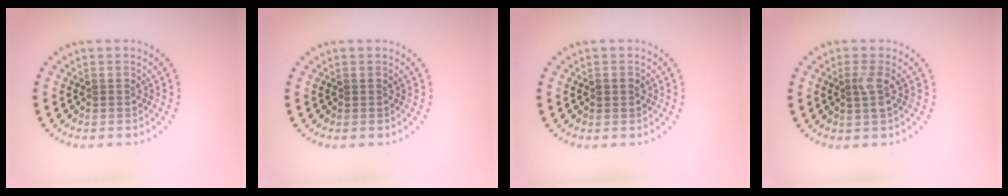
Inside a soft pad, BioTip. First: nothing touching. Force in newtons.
{"total": 0.0}
{"total": 1.1, "press": 1.1, "slide": 0.0}
{"total": 1.4, "press": 1.1, "slide": 0.9}